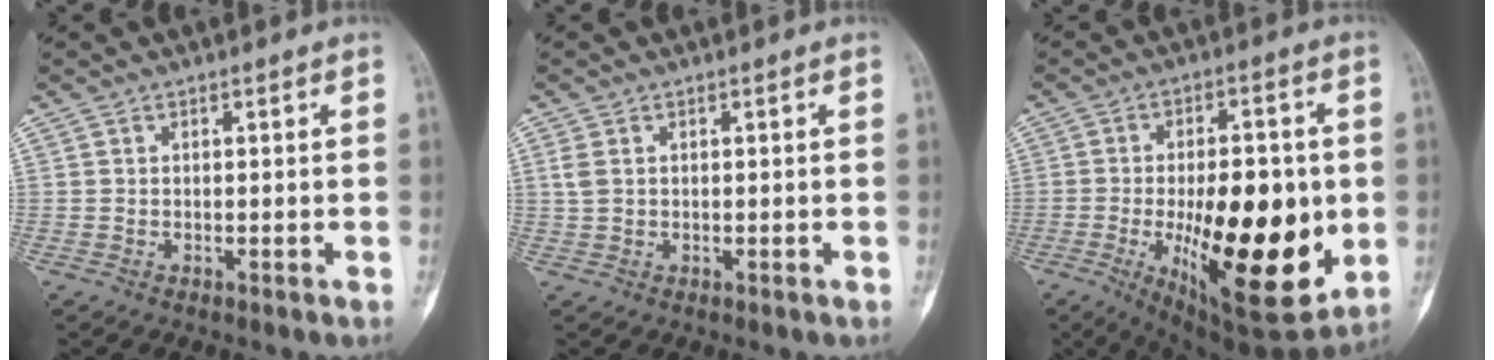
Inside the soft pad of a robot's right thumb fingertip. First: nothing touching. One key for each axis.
{"total": 2.3, "fx": 0.6, "fy": 1.6, "fz": 1.6, "tx": -0.044, "ty": 0.004, "tz": 0.017}
{"total": 25.4, "fx": -4.0, "fy": 10.4, "fz": 22.8, "tx": -0.322, "ty": -0.020, "tz": -0.036}